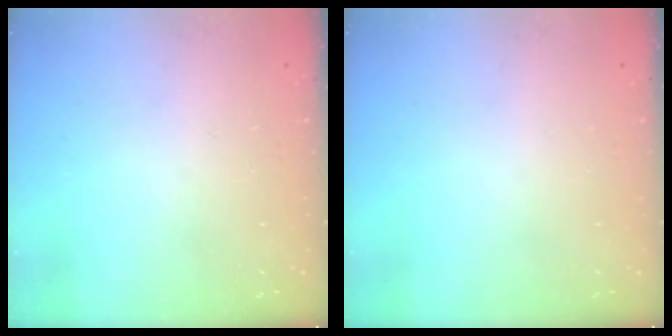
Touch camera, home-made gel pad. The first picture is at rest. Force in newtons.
{"total": 0.0}